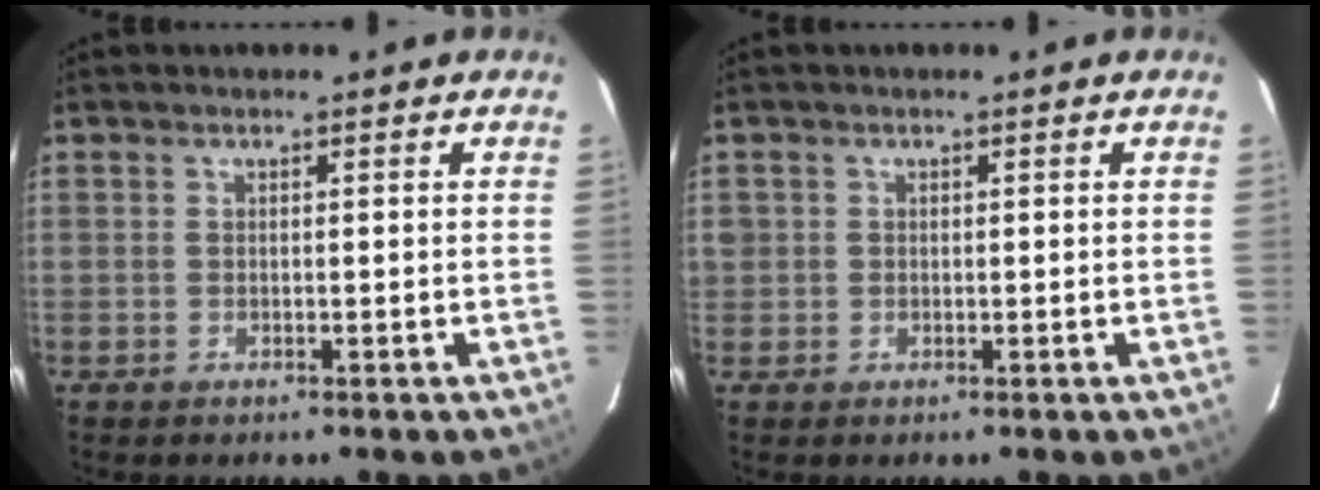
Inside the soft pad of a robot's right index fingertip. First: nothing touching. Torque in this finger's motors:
{"motor_torque": [0.30, 0.27, 0.00, 0.03]}